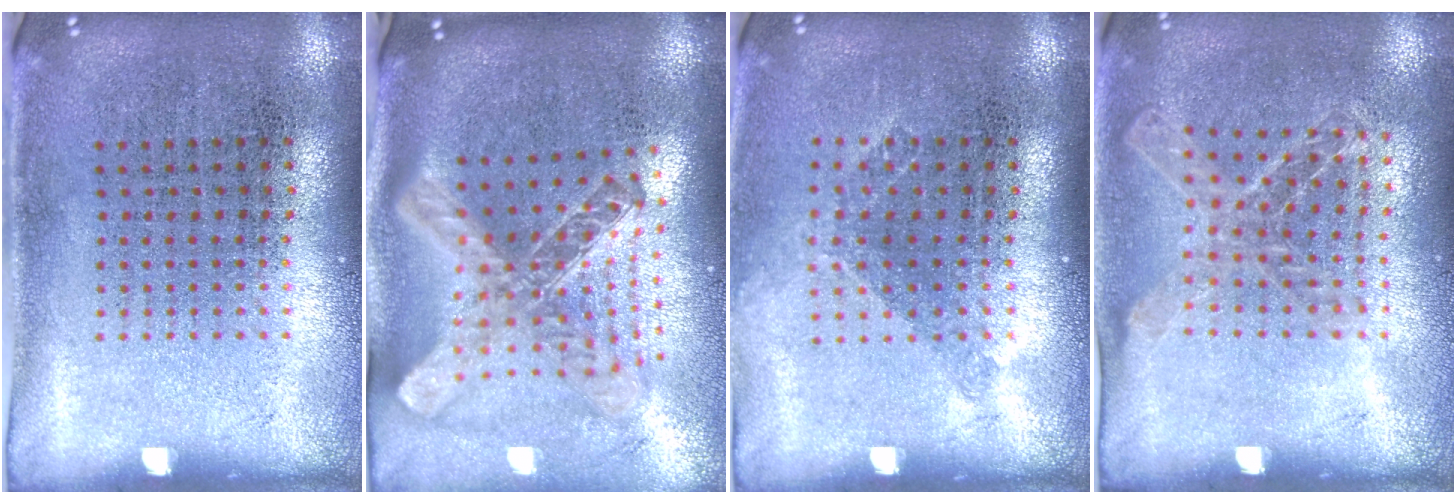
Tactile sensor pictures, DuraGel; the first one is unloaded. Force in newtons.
{"total": 2.7, "press": 2.0, "slide": 1.9}
{"total": 1.0, "press": 0.9, "slide": 0.5}
{"total": 1.1, "press": 1.1, "slide": 0.1}